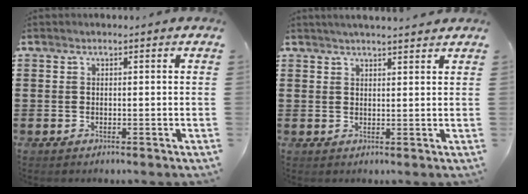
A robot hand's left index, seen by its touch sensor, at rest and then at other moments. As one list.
[{"total": 2.0, "force": [2.0, 0.0, 0.5], "torque": [-0.014, -0.001, 0.037]}]